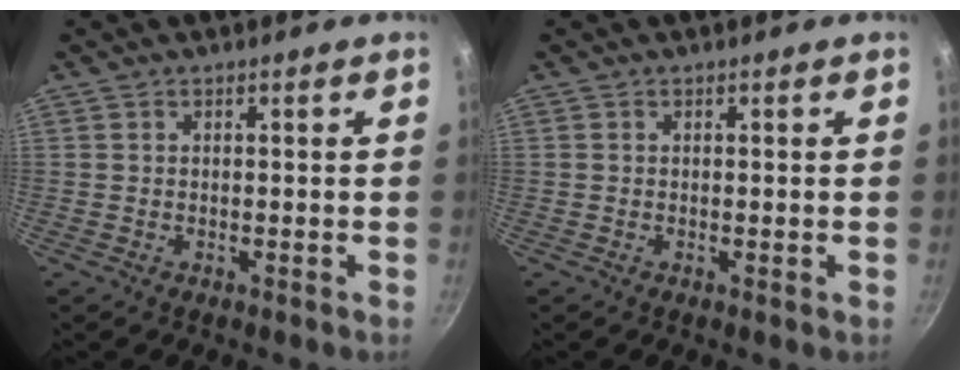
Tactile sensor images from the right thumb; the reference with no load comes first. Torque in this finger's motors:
{"motor_torque": [0.22, -0.02, 0.22, -0.04, 0.02]}